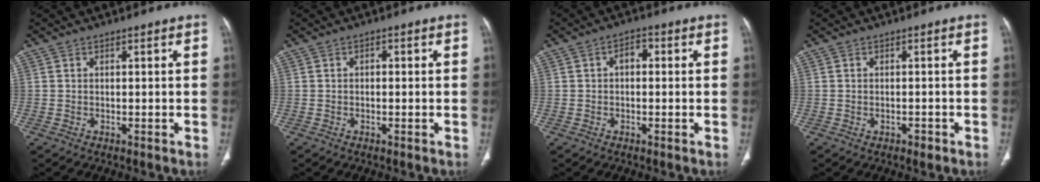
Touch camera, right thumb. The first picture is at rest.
{"total": 1.0, "force": [0.1, 0.7, 0.7], "torque": [-0.001, 0.003, -0.002]}
{"total": 2.9, "force": [0.1, 1.9, 2.1], "torque": [-0.023, 0.011, -0.005]}
{"total": 1.3, "force": [-0.7, 0.7, 0.8], "torque": [-0.016, 0.007, -0.006]}